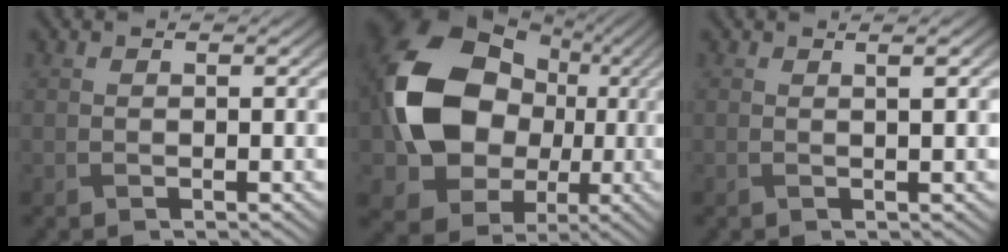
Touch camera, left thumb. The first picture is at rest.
{"total": 15.4, "force": [0.9, 12.9, 8.3], "torque": [-0.177, -0.007, 0.009]}
{"total": 2.0, "force": [0.5, 0.4, 1.9], "torque": [-0.029, 0.011, -0.002]}